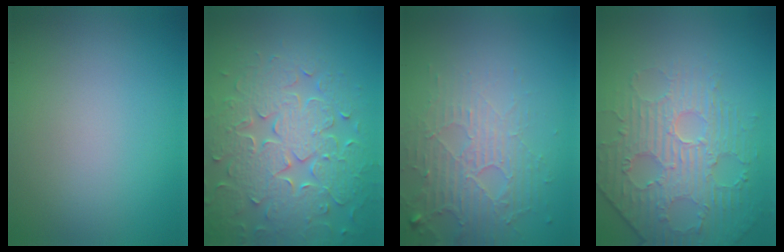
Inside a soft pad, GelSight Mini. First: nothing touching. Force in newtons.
{"total": 8.1, "press": 6.2, "slide": 5.1}
{"total": 5.2, "press": 3.3, "slide": 4.0}
{"total": 4.4, "press": 4.3, "slide": 1.2}